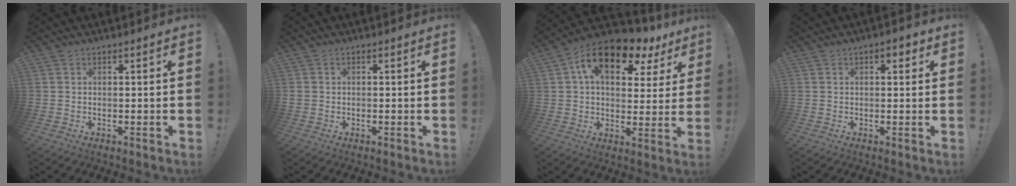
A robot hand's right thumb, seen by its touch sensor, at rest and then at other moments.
{"total": 1.1, "force": [-0.5, 0.9, 0.3], "torque": [-0.012, 0.007, -0.007]}
{"total": 15.0, "force": [7.4, 8.0, 10.2], "torque": [-0.164, -0.033, 0.129]}
{"total": 3.0, "force": [1.0, 1.8, 2.3], "torque": [-0.022, 0.000, 0.011]}